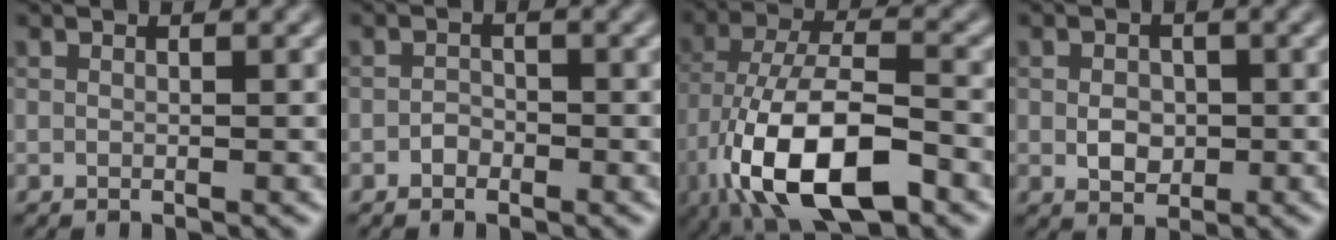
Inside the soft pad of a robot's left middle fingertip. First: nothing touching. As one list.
[{"total": 1.0, "force": [-0.6, 0.8, 0.3], "torque": [-0.004, 0.002, -0.012]}, {"total": 12.0, "force": [-5.4, 5.0, 9.4], "torque": [-0.185, -0.006, -0.099]}, {"total": 2.4, "force": [-0.2, 1.9, 1.5], "torque": [-0.025, -0.002, -0.006]}]